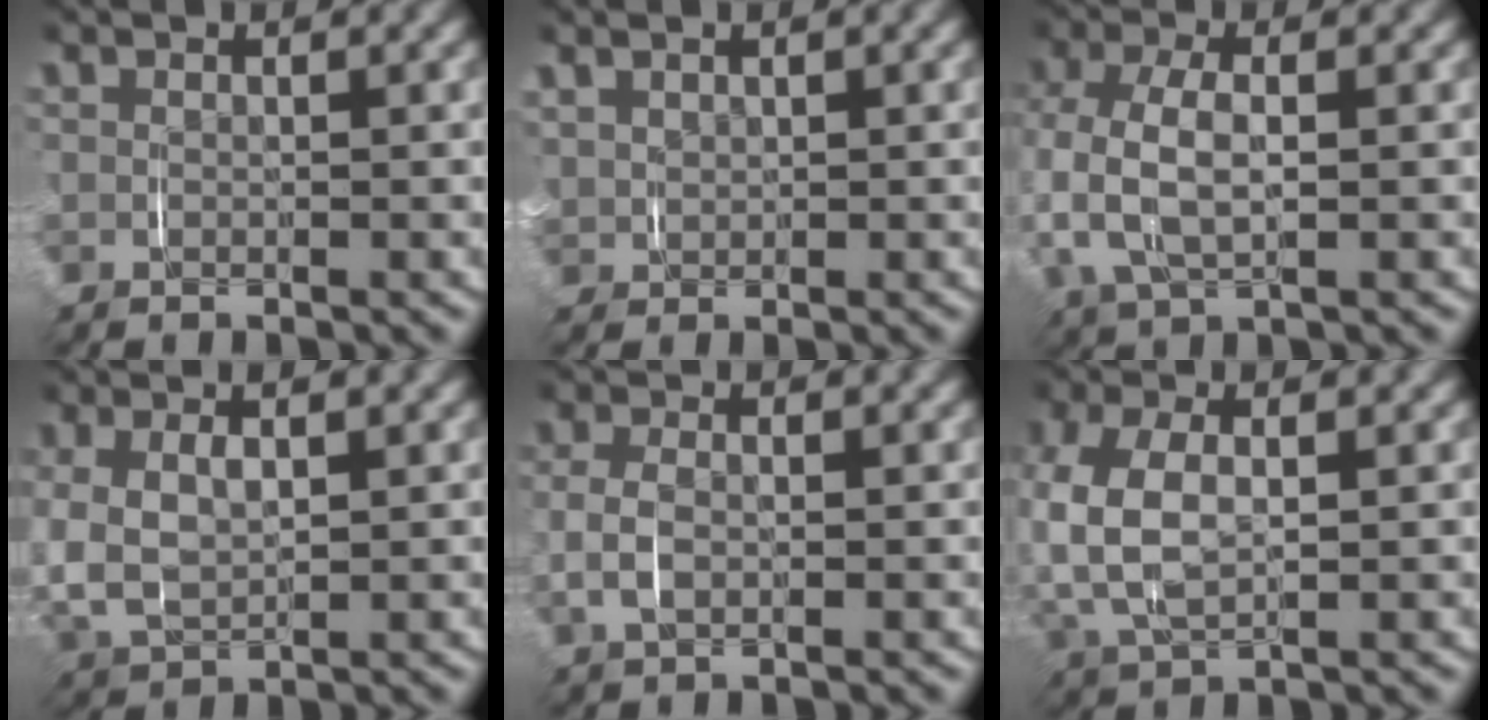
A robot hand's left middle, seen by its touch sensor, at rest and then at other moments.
{"total": 1.8, "force": [1.1, 1.4, 0.5], "torque": [-0.022, 0.003, 0.024]}
{"total": 5.7, "force": [0.2, 3.5, 4.4], "torque": [-0.133, -0.008, 0.012]}
{"total": 5.9, "force": [0.4, 4.5, 3.8], "torque": [-0.113, -0.006, 0.017]}
{"total": 2.4, "force": [-0.1, 1.4, 1.9], "torque": [-0.056, -0.001, 0.002]}
{"total": 6.5, "force": [0.4, 4.3, 4.8], "torque": [-0.145, -0.006, 0.016]}